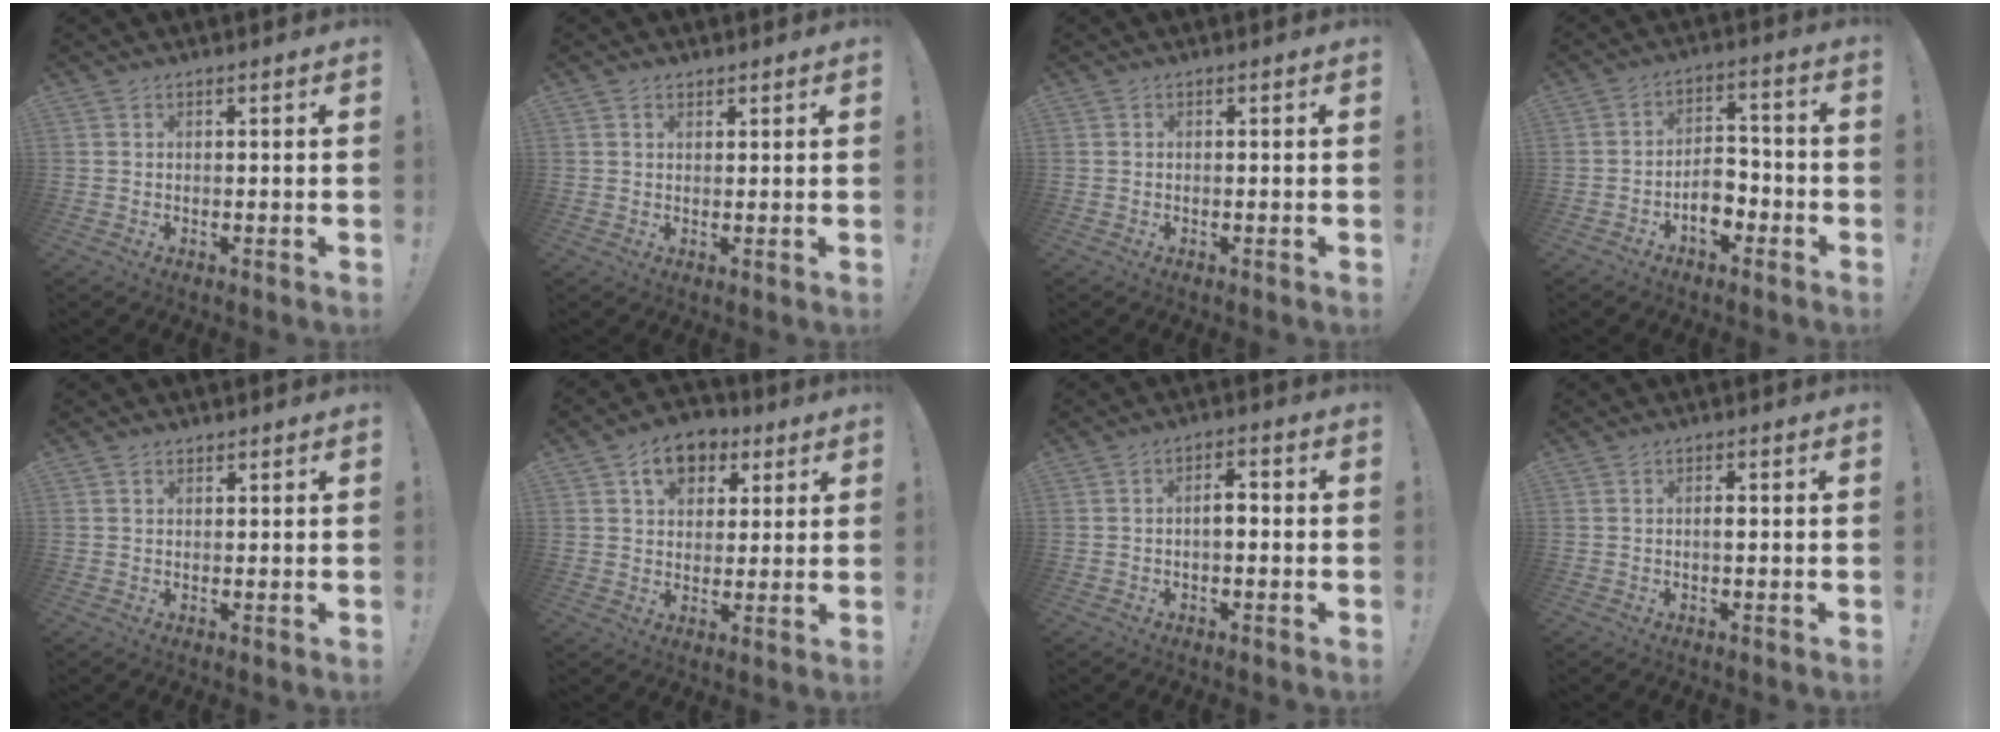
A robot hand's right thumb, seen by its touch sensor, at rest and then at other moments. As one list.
[{"total": 1.1, "force": [0.8, 0.8, 0.3], "torque": [0.004, -0.004, 0.013]}, {"total": 0.0}, {"total": 8.0, "force": [-3.5, 5.2, 5.0], "torque": [-0.078, 0.017, -0.062]}, {"total": 0.9, "force": [0.7, 0.6, 0.2], "torque": [0.005, -0.004, 0.011]}, {"total": 9.5, "force": [4.5, 7.2, 4.3], "torque": [-0.060, -0.013, 0.085]}, {"total": 4.3, "force": [-0.9, 2.0, 3.7], "torque": [-0.059, 0.012, -0.021]}, {"total": 1.6, "force": [-0.5, 0.4, 1.4], "torque": [-0.020, 0.001, -0.012]}]